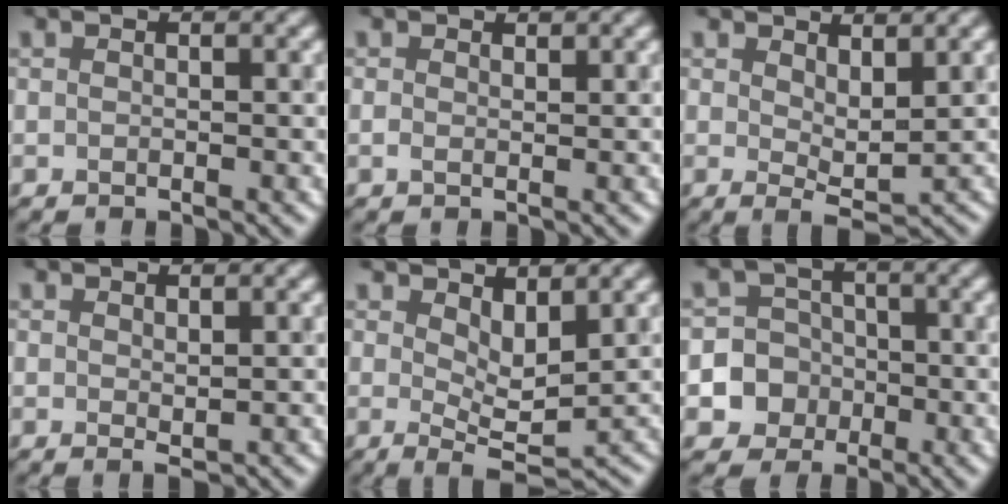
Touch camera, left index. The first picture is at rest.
{"total": 0.7, "force": [0.4, 0.3, 0.5], "torque": [-0.014, -0.001, 0.006]}
{"total": 2.8, "force": [1.5, 1.0, 2.2], "torque": [-0.040, -0.007, 0.026]}
{"total": 0.7, "force": [0.3, 0.1, 0.6], "torque": [-0.009, -0.004, 0.006]}
{"total": 3.8, "force": [1.1, 1.5, 3.4], "torque": [-0.058, -0.009, 0.021]}
{"total": 8.5, "force": [-2.7, 7.9, 1.2], "torque": [-0.025, -0.007, -0.073]}